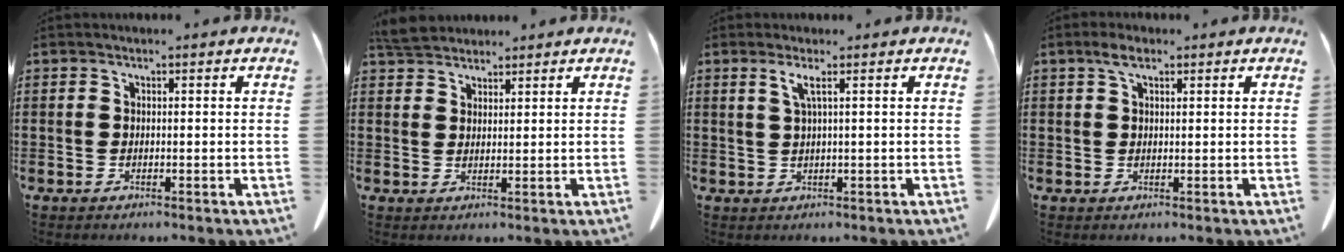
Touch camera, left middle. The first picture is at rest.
{"total": 4.0, "force": [3.8, 0.9, 0.9], "torque": [-0.030, -0.005, 0.076]}
{"total": 2.2, "force": [0.9, -0.3, 2.0], "torque": [-0.044, -0.007, 0.015]}
{"total": 2.6, "force": [1.5, 1.2, 1.7], "torque": [-0.038, 0.006, 0.028]}